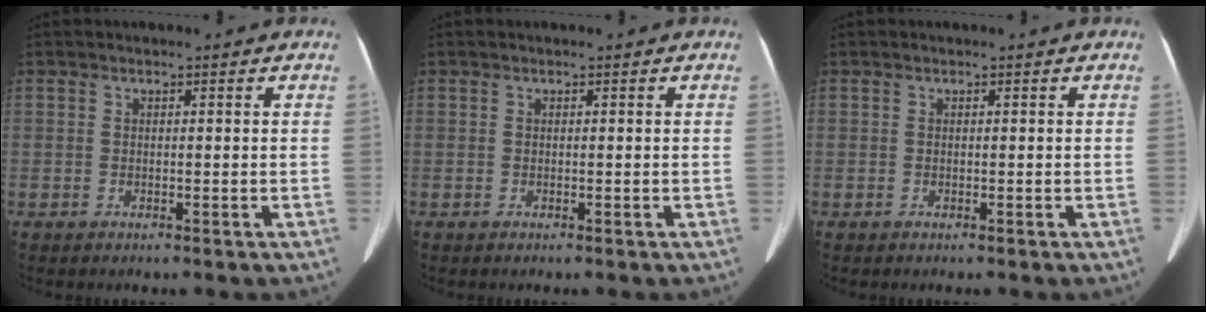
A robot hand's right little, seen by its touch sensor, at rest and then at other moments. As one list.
[{"total": 0.0}, {"total": 0.0}]